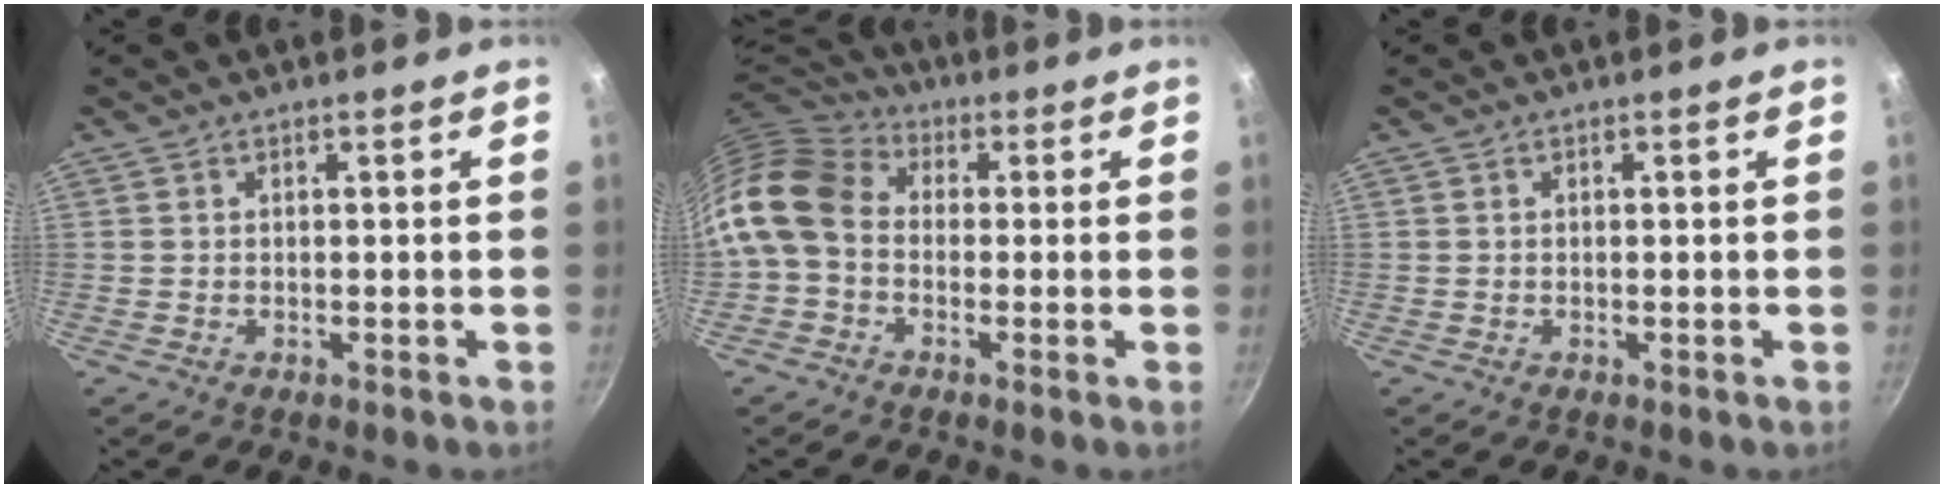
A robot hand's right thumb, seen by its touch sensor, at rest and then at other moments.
{"total": 14.7, "force": [-0.9, 11.4, 9.3], "torque": [-0.189, 0.040, -0.038]}
{"total": 0.0}